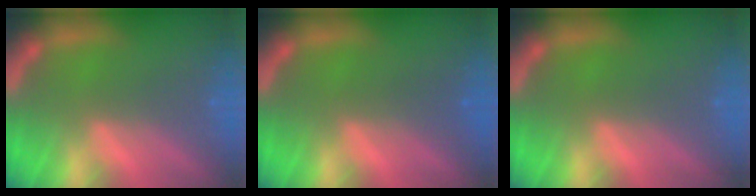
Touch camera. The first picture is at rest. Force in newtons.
{"total": 1.0}
{"total": 0.0}